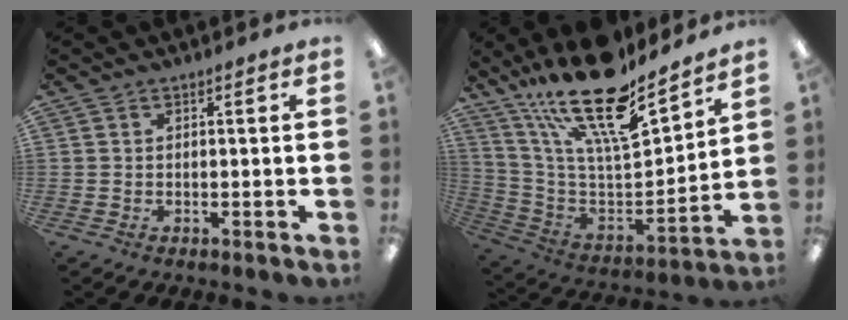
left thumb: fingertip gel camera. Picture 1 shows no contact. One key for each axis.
{"total": 23.0, "fx": 16.7, "fy": 6.8, "fz": 14.3, "tx": -0.262, "ty": -0.115, "tz": 0.287}